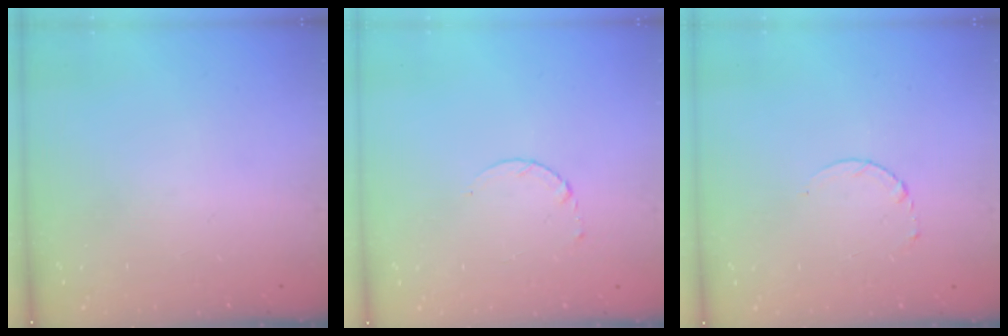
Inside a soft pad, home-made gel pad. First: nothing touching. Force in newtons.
{"total": 2.6, "press": 2.6, "slide": 0.3}
{"total": 2.5, "press": 2.5, "slide": 0.3}